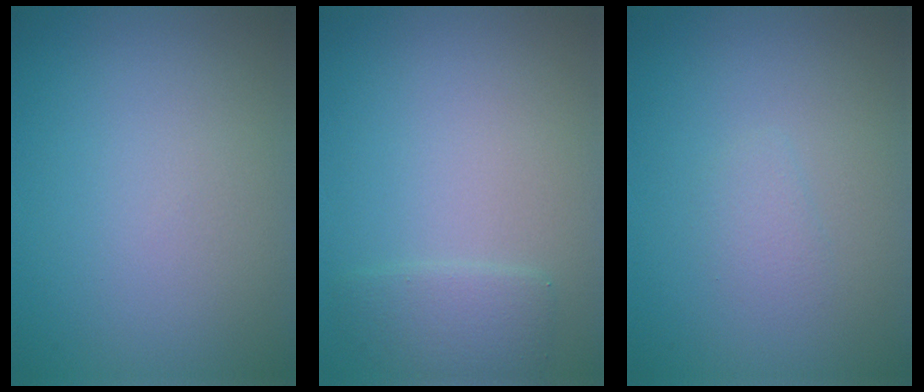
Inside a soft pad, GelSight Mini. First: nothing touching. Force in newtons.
{"total": 2.0, "press": 2.0, "slide": 0.1}
{"total": 0.9, "press": 0.9, "slide": 0.0}